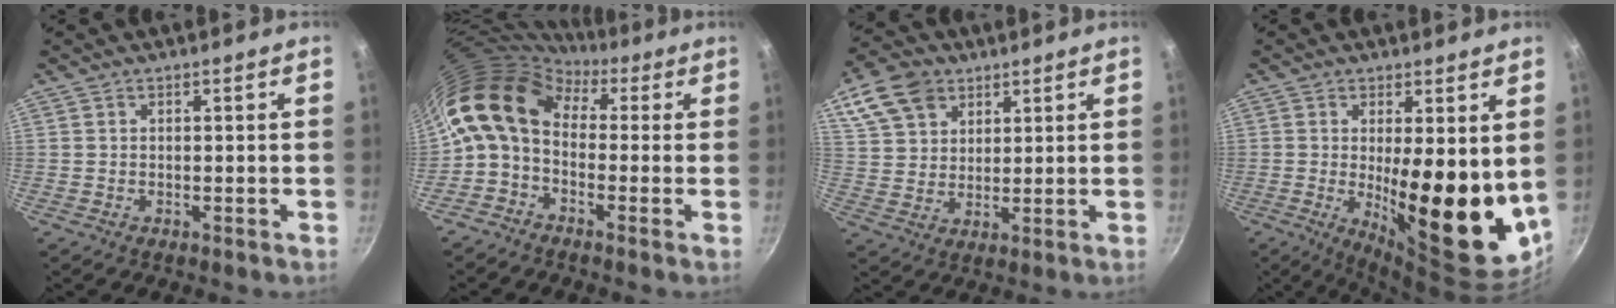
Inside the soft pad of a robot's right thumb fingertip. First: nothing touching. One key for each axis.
{"total": 12.0, "fx": 1.5, "fy": 8.4, "fz": 8.5, "tx": -0.150, "ty": 0.026, "tz": -0.001}
{"total": 11.4, "fx": 6.2, "fy": 8.1, "fz": 5.2, "tx": -0.084, "ty": -0.002, "tz": 0.115}
{"total": 16.9, "fx": 0.3, "fy": 5.4, "fz": 16.0, "tx": -0.199, "ty": -0.035, "tz": 0.018}